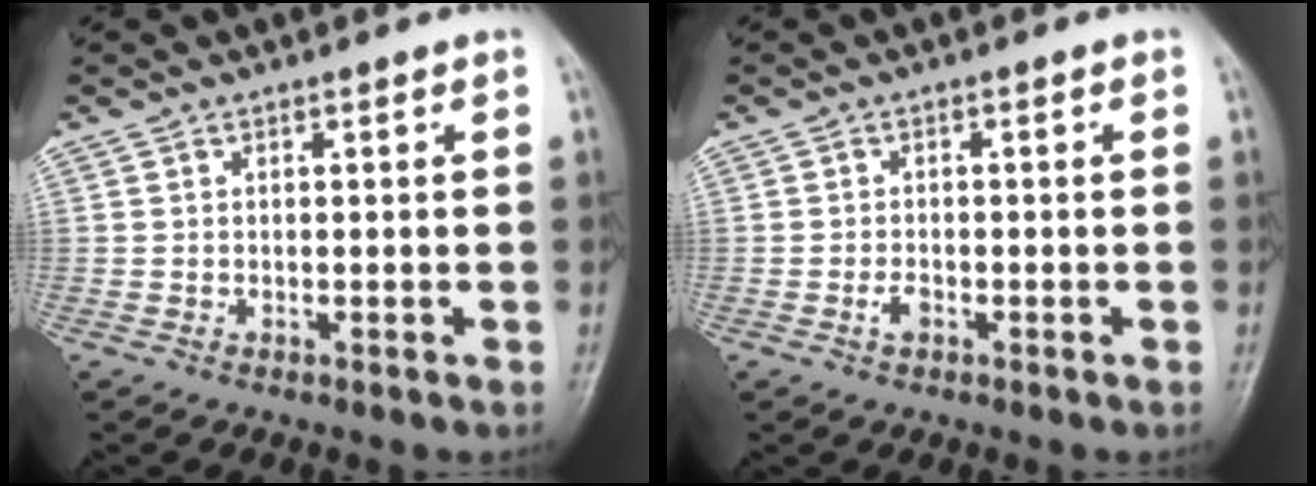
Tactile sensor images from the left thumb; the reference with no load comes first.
{"total": 1.8, "force": [-0.9, 1.0, 1.2], "torque": [-0.024, 0.005, -0.018]}